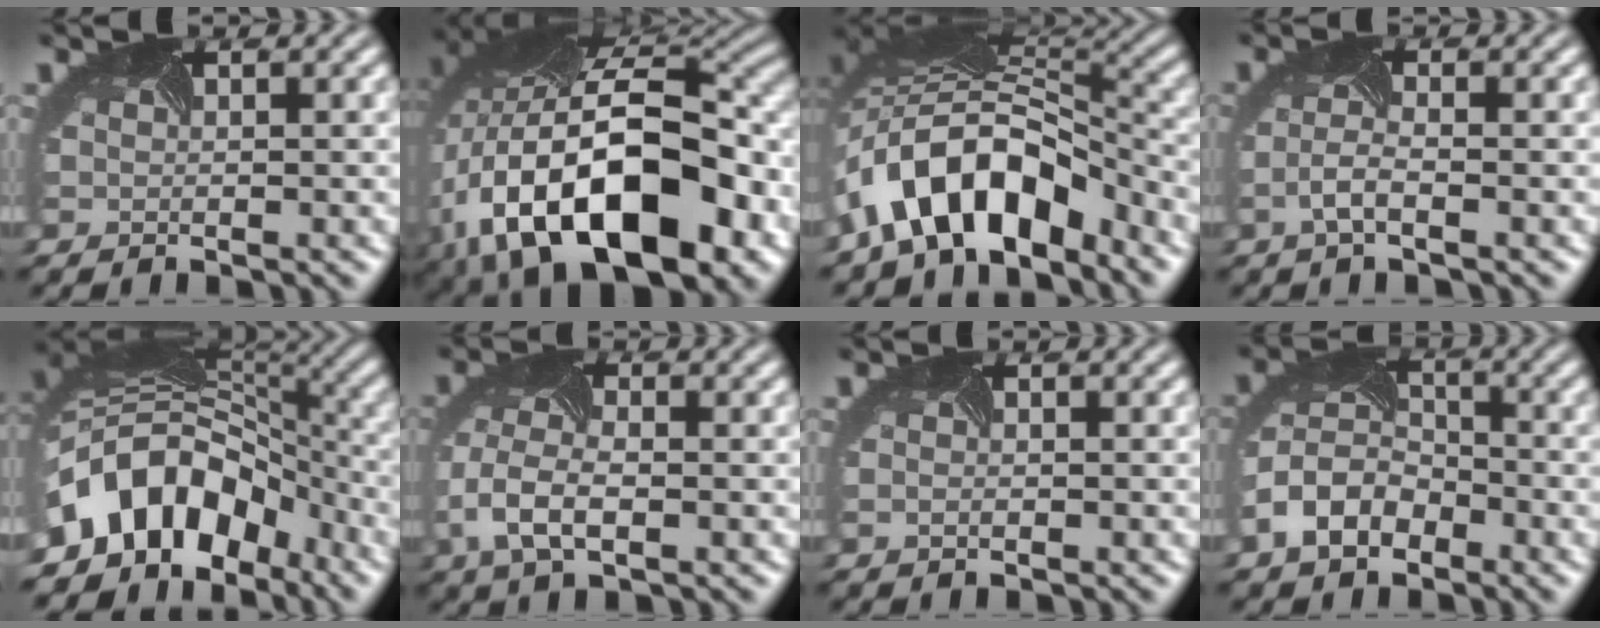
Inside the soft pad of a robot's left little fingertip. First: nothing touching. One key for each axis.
{"total": 18.0, "fx": -4.5, "fy": 10.6, "fz": 13.9, "tx": -0.240, "ty": -0.010, "tz": -0.065}
{"total": 9.2, "fx": -5.1, "fy": 4.8, "fz": 5.9, "tx": -0.098, "ty": 0.016, "tz": -0.098}
{"total": 1.6, "fx": -0.8, "fy": 0.4, "fz": 1.3, "tx": -0.043, "ty": 0.004, "tz": -0.024}
{"total": 10.2, "fx": -4.6, "fy": 7.3, "fz": 5.4, "tx": -0.101, "ty": 0.020, "tz": -0.096}
{"total": 4.4, "fx": -1.3, "fy": 2.5, "fz": 3.4, "tx": -0.093, "ty": 0.004, "tz": -0.030}
{"total": 0.6, "fx": -0.1, "fy": 0.5, "fz": 0.3, "tx": -0.002, "ty": 0.003, "tz": -0.001}
{"total": 4.7, "fx": -2.6, "fy": 3.3, "fz": 2.2, "tx": -0.054, "ty": 0.006, "tz": -0.058}